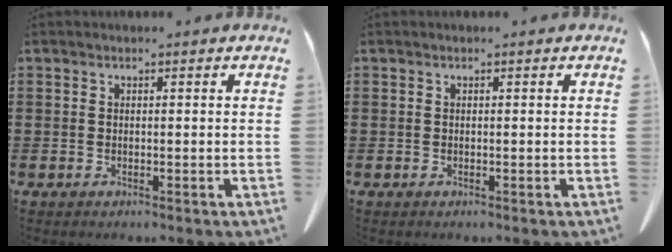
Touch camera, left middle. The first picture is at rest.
{"total": 0.0}